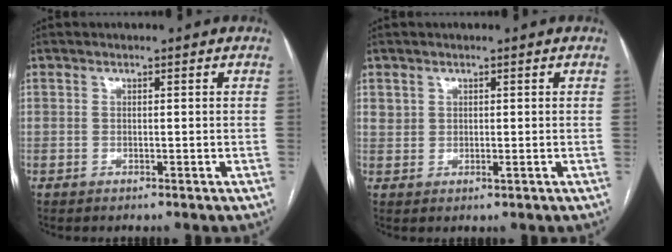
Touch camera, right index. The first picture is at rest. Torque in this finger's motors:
{"motor_torque": [-0.28, 0.27, 0.00, 0.00]}